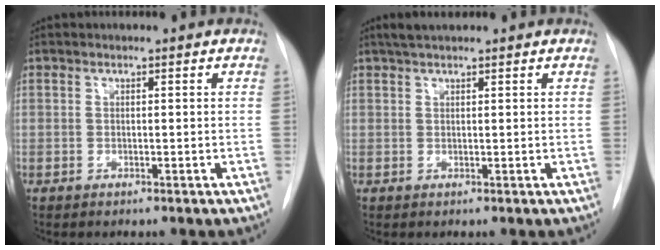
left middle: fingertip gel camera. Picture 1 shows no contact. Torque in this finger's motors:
{"motor_torque": [0.27, -0.26, 0.00, 0.01]}